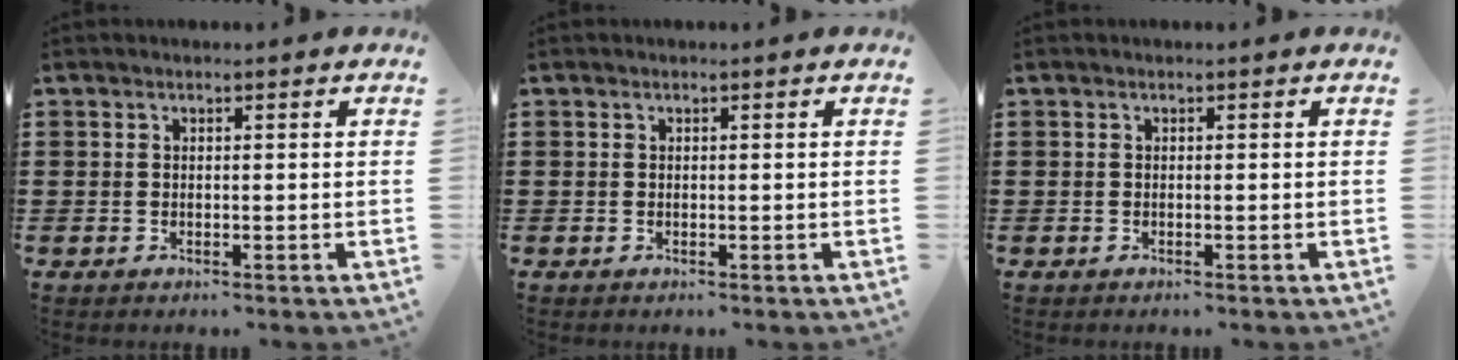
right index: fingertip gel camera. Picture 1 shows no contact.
{"total": 0.0}
{"total": 0.0}